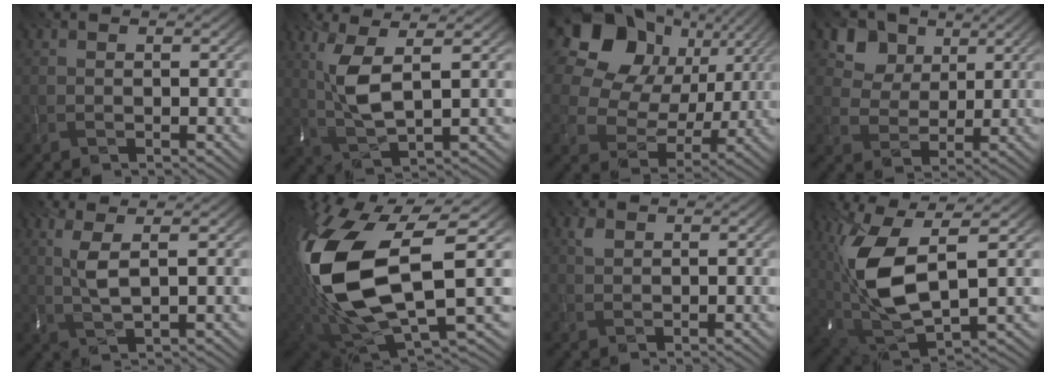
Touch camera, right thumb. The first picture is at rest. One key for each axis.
{"total": 7.0, "fx": 1.9, "fy": 1.9, "fz": 6.4, "tx": -0.151, "ty": 0.000, "tz": 0.041}
{"total": 19.5, "fx": 8.6, "fy": 14.3, "fz": 10.2, "tx": -0.272, "ty": 0.076, "tz": 0.168}
{"total": 7.9, "fx": 4.6, "fy": 5.5, "fz": 3.2, "tx": -0.079, "ty": -0.015, "tz": 0.091}
{"total": 4.2, "fx": 1.4, "fy": 0.8, "fz": 3.9, "tx": -0.093, "ty": 0.004, "tz": 0.034}
{"total": 17.8, "fx": 1.2, "fy": 8.7, "fz": 15.5, "tx": -0.358, "ty": -0.026, "tz": 0.019}
{"total": 1.4, "fx": 0.9, "fy": 0.7, "fz": 0.8, "tx": -0.023, "ty": 0.003, "tz": 0.019}
{"total": 14.0, "fx": 2.4, "fy": 5.9, "fz": 12.5, "tx": -0.299, "ty": -0.005, "tz": 0.055}